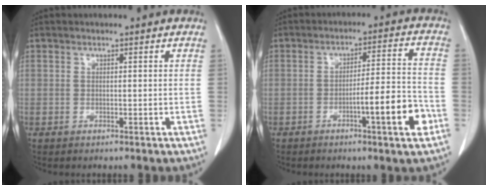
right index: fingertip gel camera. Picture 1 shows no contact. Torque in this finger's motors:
{"motor_torque": [1.37, -0.67, 0.63, 0.09]}